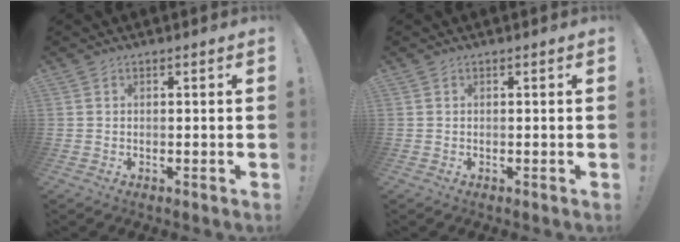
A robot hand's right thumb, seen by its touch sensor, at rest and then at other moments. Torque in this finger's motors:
{"motor_torque": [0.00, 0.00, 0.00, 0.05, 0.00]}